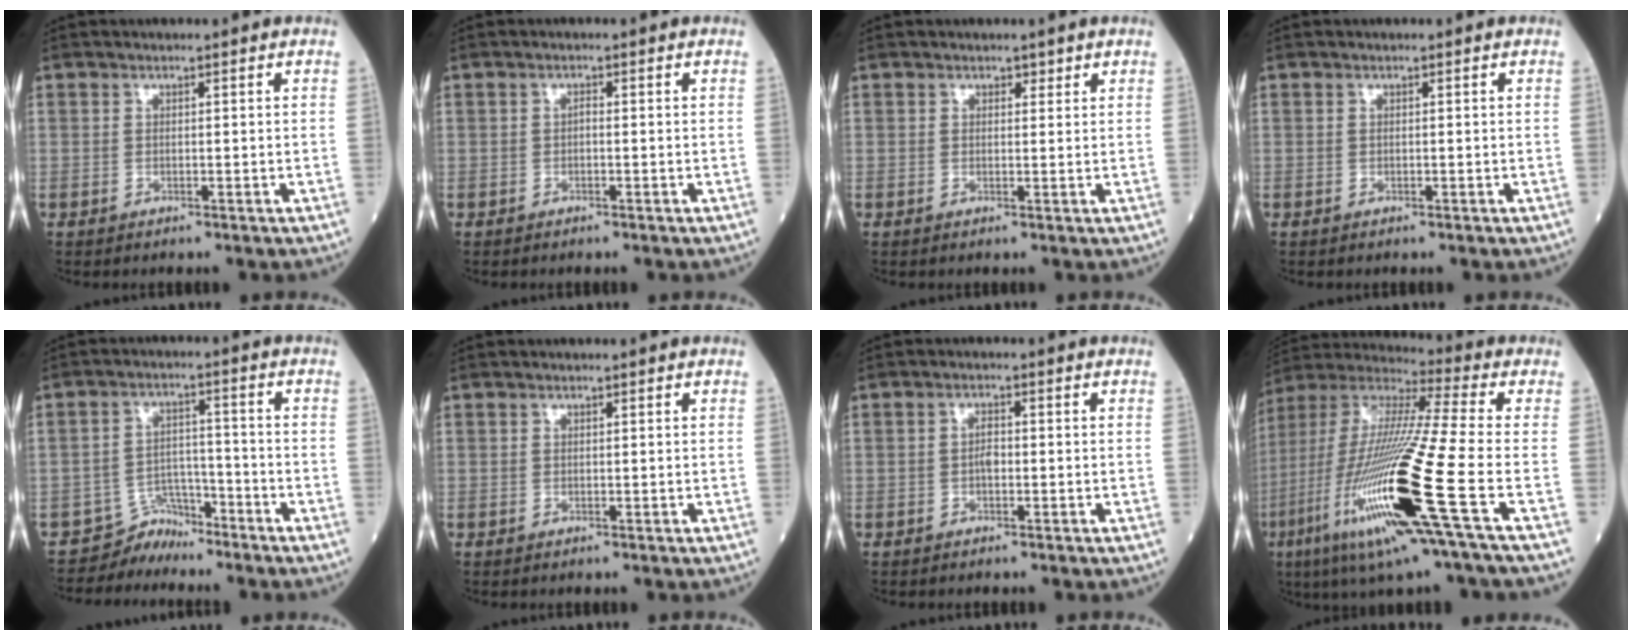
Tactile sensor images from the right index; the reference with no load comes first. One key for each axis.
{"total": 0.5, "fx": -0.2, "fy": 0.2, "fz": 0.5, "tx": -0.008, "ty": 0.002, "tz": -0.005}
{"total": 1.2, "fx": 0.8, "fy": 0.7, "fz": 0.3, "tx": 0.002, "ty": -0.003, "tz": 0.008}
{"total": 0.0}
{"total": 4.6, "fx": -4.1, "fy": 1.5, "fz": -1.2, "tx": 0.027, "ty": 0.018, "tz": -0.069}
{"total": 0.0}
{"total": 1.9, "fx": -0.3, "fy": 0.8, "fz": 1.7, "tx": -0.030, "ty": 0.003, "tz": -0.006}
{"total": 24.0, "fx": -7.9, "fy": 0.6, "fz": 22.6, "tx": -0.482, "ty": -0.043, "tz": -0.156}